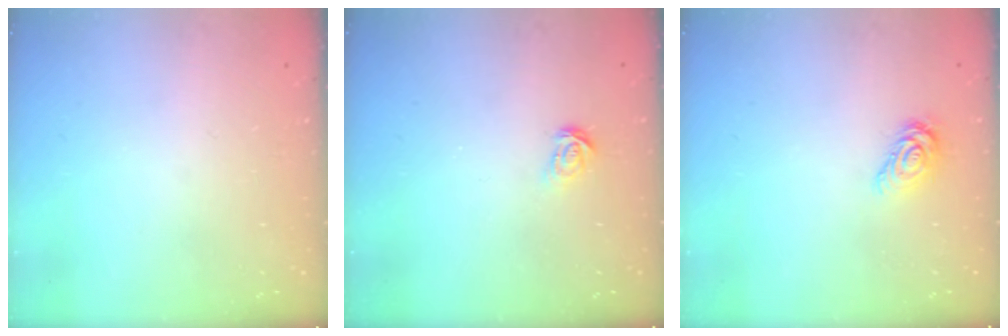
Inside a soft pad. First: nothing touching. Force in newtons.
{"total": 3.7, "press": 3.7, "slide": 0.3}
{"total": 6.8, "press": 6.8, "slide": 0.1}